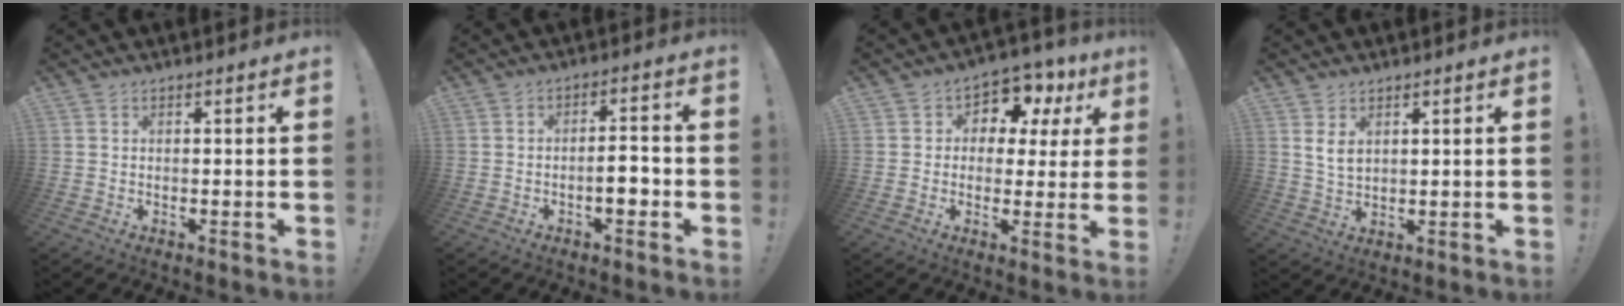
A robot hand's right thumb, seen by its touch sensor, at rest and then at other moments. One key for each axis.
{"total": 5.7, "fx": -2.0, "fy": 1.9, "fz": 4.9, "tx": -0.070, "ty": 0.009, "tz": -0.036}
{"total": 7.2, "fx": 3.4, "fy": 5.4, "fz": 3.4, "tx": -0.047, "ty": -0.032, "tz": 0.062}
{"total": 4.7, "fx": 2.1, "fy": 2.5, "fz": 3.3, "tx": -0.046, "ty": -0.009, "tz": 0.038}